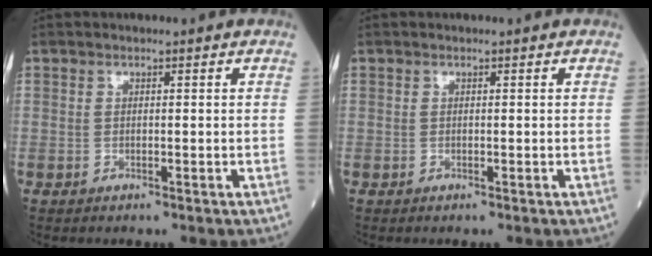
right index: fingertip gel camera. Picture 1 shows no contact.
{"total": 0.0}